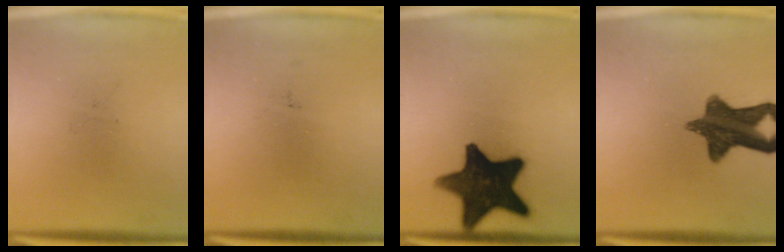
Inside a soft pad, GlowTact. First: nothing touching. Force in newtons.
{"total": 0.0}
{"total": 17.9}
{"total": 12.1}